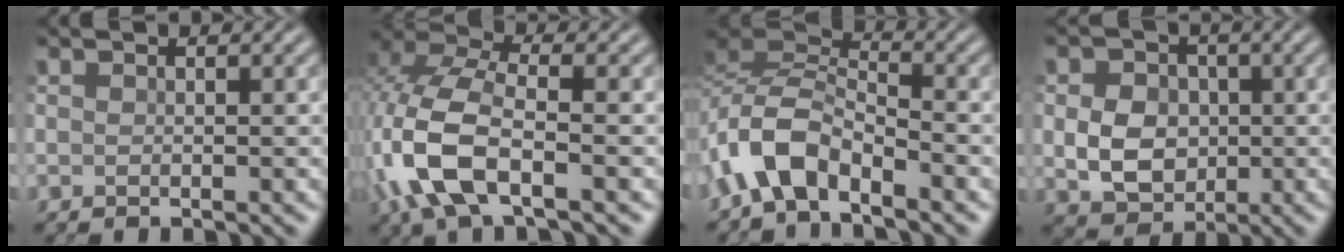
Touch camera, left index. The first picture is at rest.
{"total": 8.7, "force": [-2.9, 4.1, 7.1], "torque": [-0.175, 0.006, -0.072]}
{"total": 5.1, "force": [-3.3, 2.5, 3.0], "torque": [-0.054, 0.009, -0.076]}
{"total": 4.8, "force": [0.0, 4.0, 2.6], "torque": [-0.046, 0.004, 0.001]}